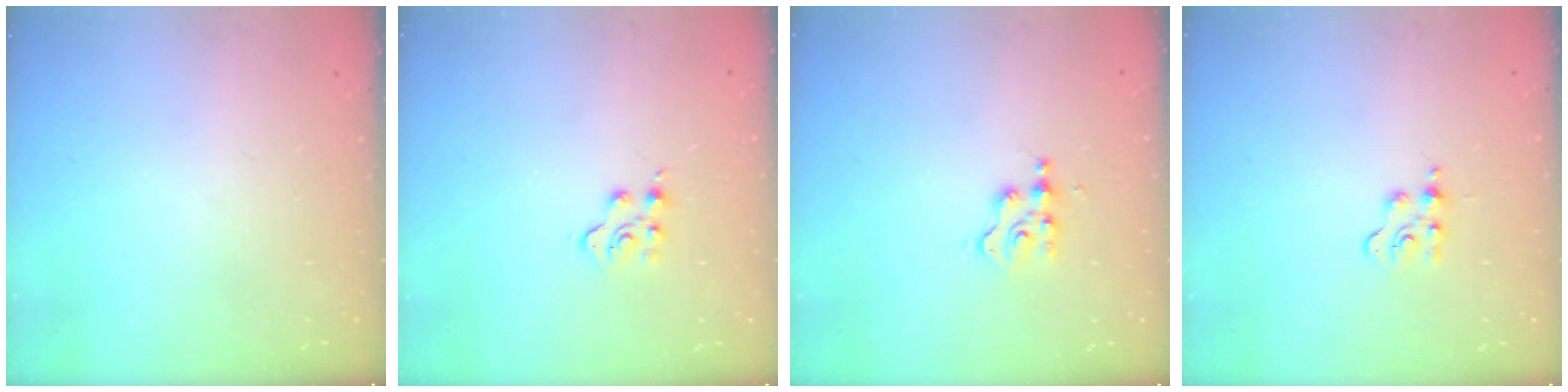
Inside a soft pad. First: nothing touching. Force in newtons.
{"total": 4.2, "press": 4.2, "slide": 0.4}
{"total": 2.9, "press": 2.8, "slide": 0.3}
{"total": 5.7, "press": 5.6, "slide": 0.7}